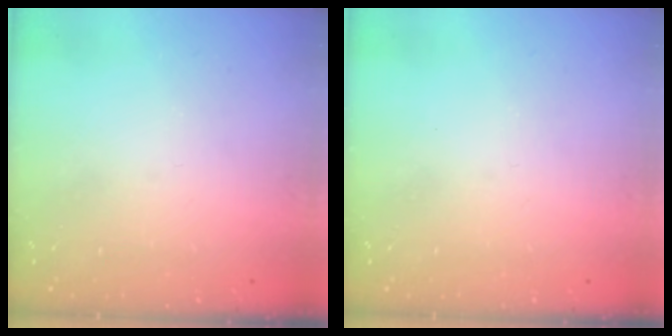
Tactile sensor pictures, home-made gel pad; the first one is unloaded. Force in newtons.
{"total": 0.0}